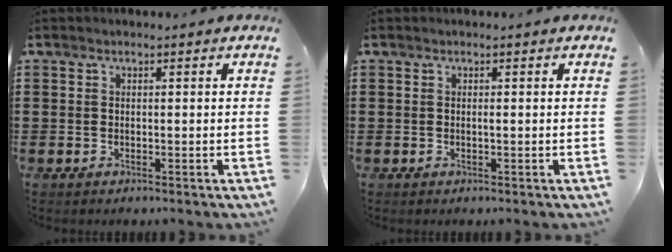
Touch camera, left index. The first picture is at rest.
{"total": 0.0}